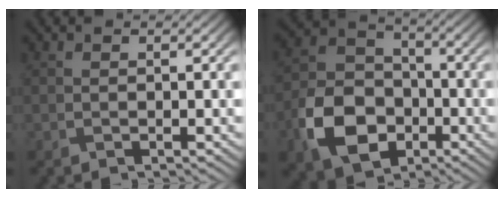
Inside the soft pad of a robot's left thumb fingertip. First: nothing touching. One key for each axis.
{"total": 10.7, "fx": -4.4, "fy": 7.6, "fz": 6.1, "tx": -0.144, "ty": -0.013, "tz": -0.095}